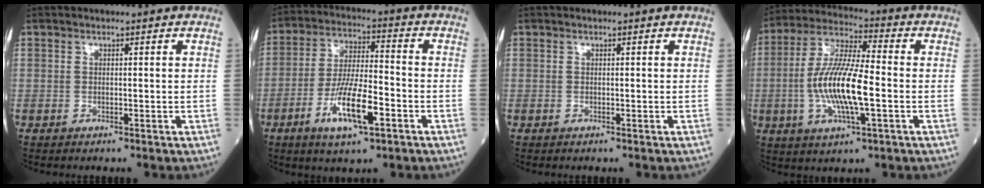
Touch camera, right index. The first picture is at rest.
{"total": 10.8, "force": [-4.6, 2.2, 9.5], "torque": [-0.185, -0.006, -0.081]}
{"total": 0.0}
{"total": 13.4, "force": [-2.3, 2.6, 12.9], "torque": [-0.262, -0.001, -0.042]}